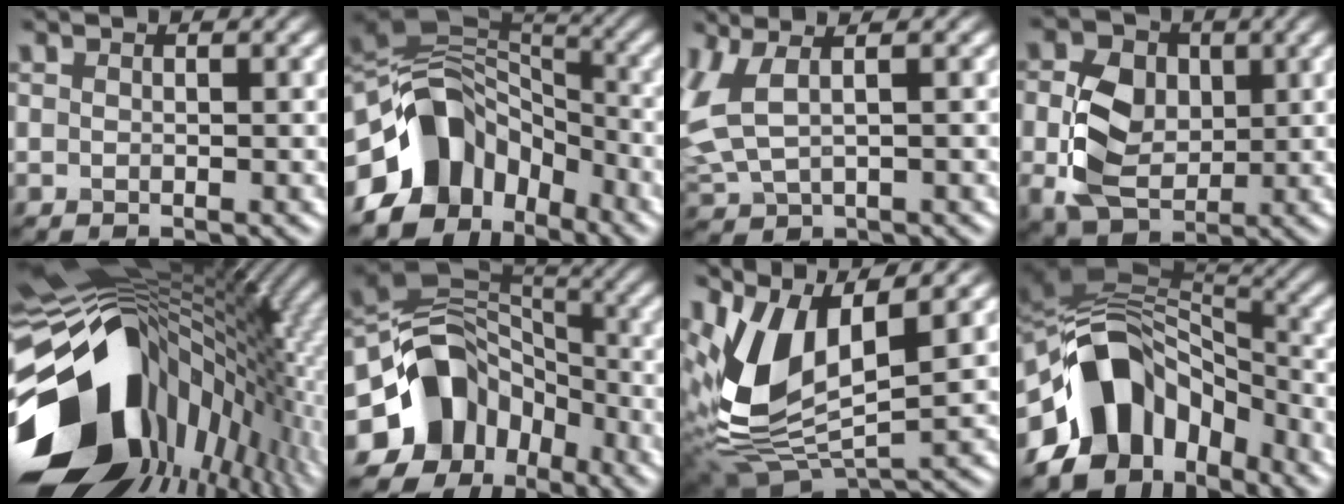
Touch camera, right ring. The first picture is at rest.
{"total": 10.7, "force": [-5.0, 7.6, 5.6], "torque": [-0.087, 0.025, -0.112]}
{"total": 5.1, "force": [1.3, 2.4, 4.2], "torque": [-0.121, 0.002, 0.033]}
{"total": 7.0, "force": [0.3, 5.2, 4.7], "torque": [-0.106, -0.005, 0.006]}
{"total": 19.1, "force": [-3.8, 12.5, 13.9], "torque": [-0.224, -0.037, -0.052]}
{"total": 11.0, "force": [-4.5, 8.6, 5.3], "torque": [-0.095, 0.013, -0.092]}
{"total": 10.7, "force": [2.8, 5.5, 8.7], "torque": [-0.200, -0.003, 0.051]}
{"total": 12.0, "force": [-5.3, 8.4, 6.8], "torque": [-0.103, 0.022, -0.108]}